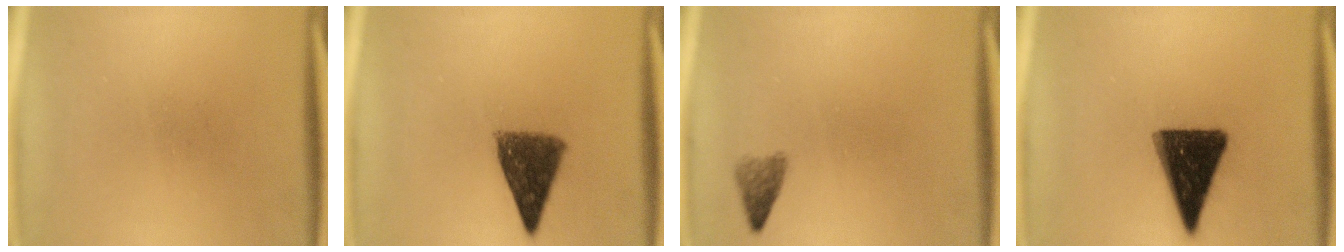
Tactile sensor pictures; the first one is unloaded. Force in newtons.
{"total": 8.7}
{"total": 1.9}
{"total": 15.4}